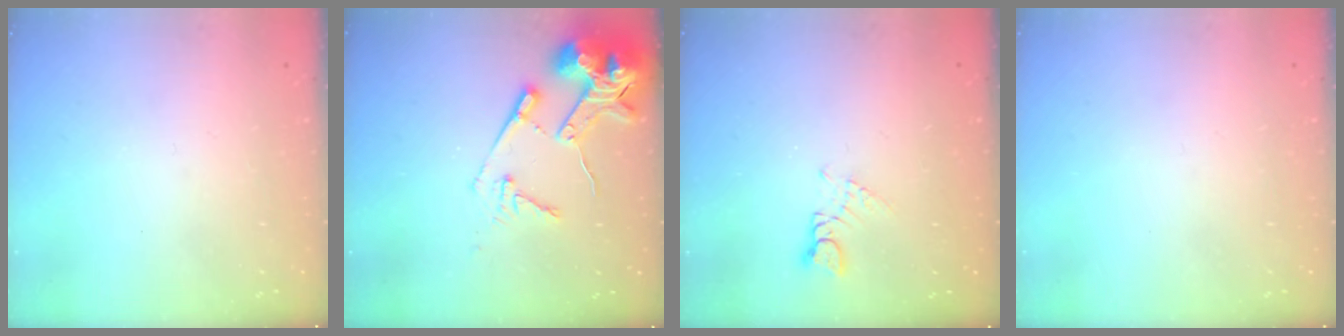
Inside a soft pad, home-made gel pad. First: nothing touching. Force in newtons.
{"total": 14.6, "press": 14.5, "slide": 1.6}
{"total": 1.6, "press": 1.6, "slide": 0.2}
{"total": 0.0}